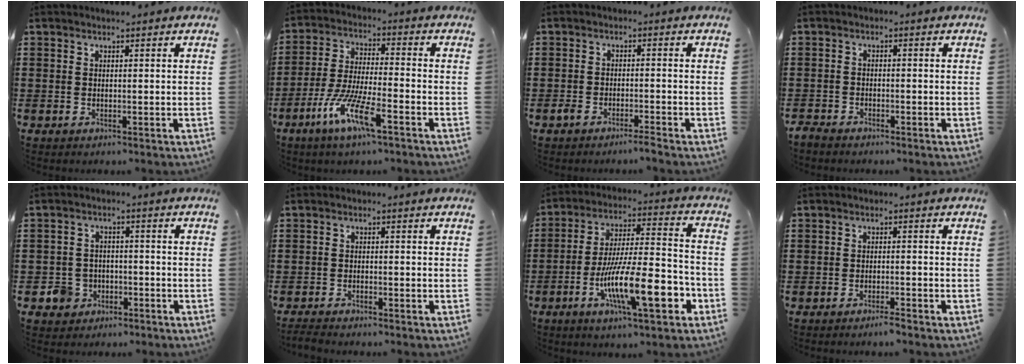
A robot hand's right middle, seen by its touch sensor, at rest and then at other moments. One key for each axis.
{"total": 8.8, "fx": -5.3, "fy": 1.1, "fz": 7.0, "tx": -0.155, "ty": -0.011, "tz": -0.102}
{"total": 1.9, "fx": -1.7, "fy": 0.2, "fz": 0.9, "tx": -0.025, "ty": -0.002, "tz": -0.034}
{"total": 1.4, "fx": -1.3, "fy": 0.3, "fz": 0.1, "tx": -0.005, "ty": 0.002, "tz": -0.029}
{"total": 3.9, "fx": -2.0, "fy": 3.2, "fz": 0.8, "tx": -0.028, "ty": 0.002, "tz": -0.042}
{"total": 1.5, "fx": -1.5, "fy": 0.0, "fz": 0.5, "tx": -0.016, "ty": -0.001, "tz": -0.032}
{"total": 15.2, "fx": -6.5, "fy": 3.6, "fz": 13.2, "tx": -0.235, "ty": 0.000, "tz": -0.115}
{"total": 1.4, "fx": -1.2, "fy": 0.0, "fz": 0.7, "tx": -0.012, "ty": -0.003, "tz": -0.022}